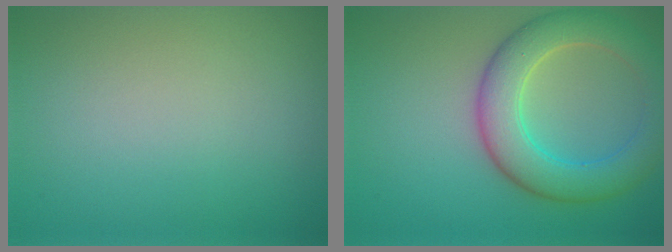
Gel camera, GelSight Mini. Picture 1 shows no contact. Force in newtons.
{"total": 6.6, "press": 6.6, "slide": 0.4}